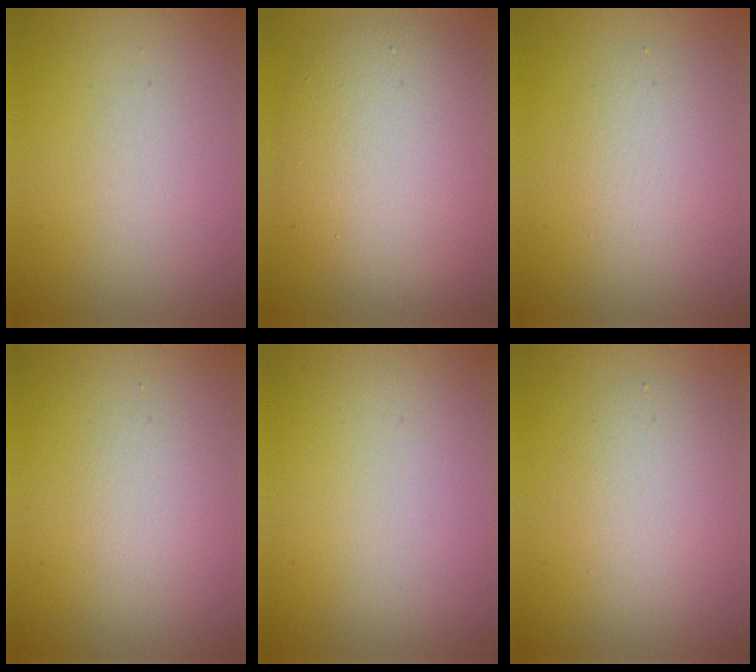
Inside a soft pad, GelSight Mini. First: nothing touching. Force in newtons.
{"total": 8.6, "press": 8.6, "slide": 0.5}
{"total": 2.4, "press": 2.4, "slide": 0.1}
{"total": 1.4, "press": 1.4, "slide": 0.1}
{"total": 0.0}
{"total": 2.8, "press": 2.8, "slide": 0.2}